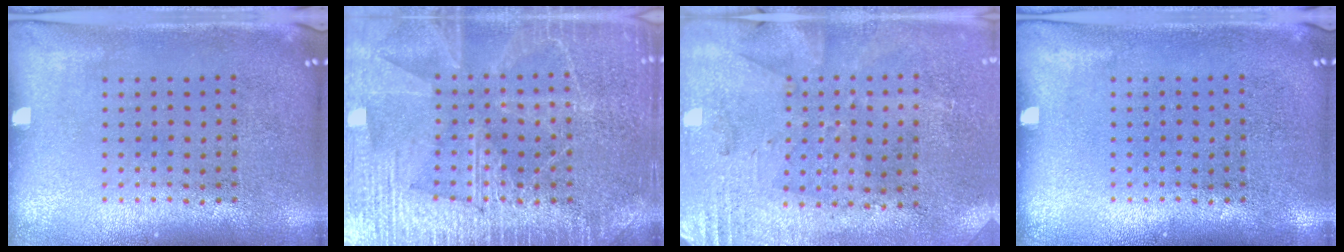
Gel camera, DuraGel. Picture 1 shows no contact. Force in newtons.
{"total": 6.1, "press": 6.0, "slide": 0.8}
{"total": 2.7, "press": 2.3, "slide": 1.5}
{"total": 0.0}